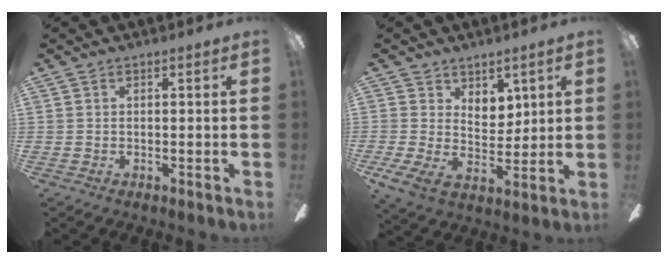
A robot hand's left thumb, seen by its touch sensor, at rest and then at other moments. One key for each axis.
{"total": 9.0, "fx": 4.0, "fy": 6.6, "fz": 4.6, "tx": -0.080, "ty": -0.021, "tz": 0.077}